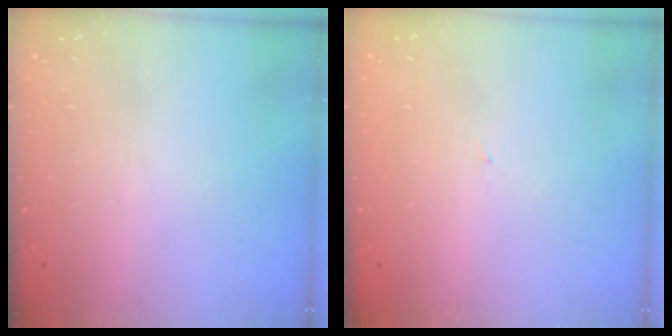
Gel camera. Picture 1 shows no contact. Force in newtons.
{"total": 0.8, "press": 0.8, "slide": 0.1}